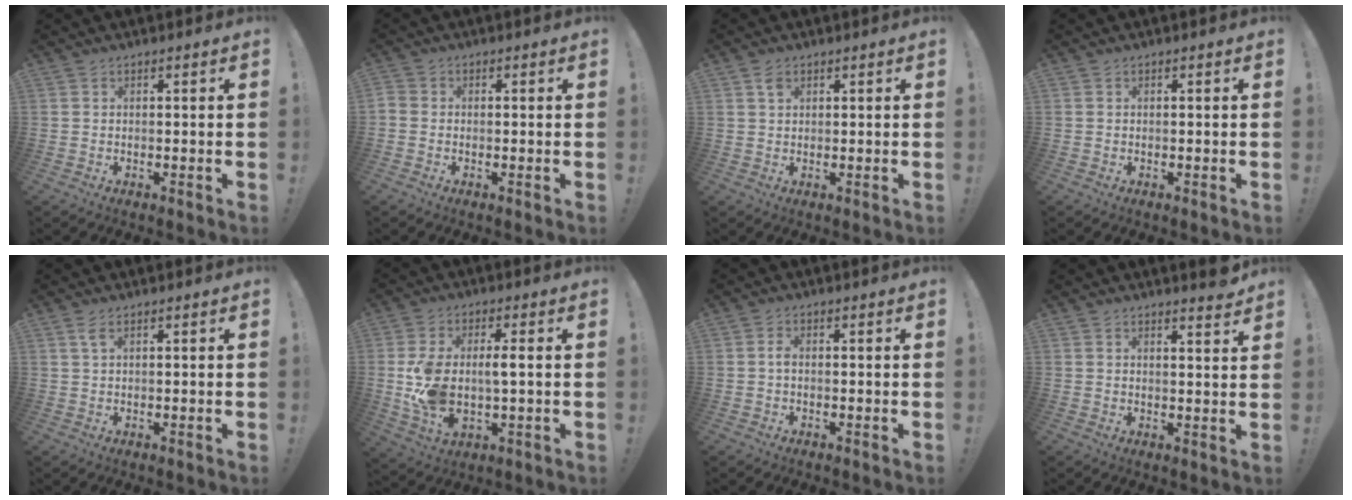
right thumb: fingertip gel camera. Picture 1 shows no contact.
{"total": 1.4, "force": [-0.9, 0.8, 0.6], "torque": [-0.012, 0.006, -0.015]}
{"total": 1.8, "force": [1.1, 1.2, 0.9], "torque": [-0.011, -0.003, 0.019]}
{"total": 0.0}
{"total": 2.0, "force": [0.9, 0.5, 1.7], "torque": [-0.036, 0.001, 0.015]}
{"total": 10.2, "force": [0.0, 5.1, 8.8], "torque": [-0.175, -0.005, -0.001]}
{"total": 1.5, "force": [-0.5, 0.8, 1.1], "torque": [-0.029, 0.010, -0.009]}
{"total": 3.3, "force": [2.9, -0.3, 1.6], "torque": [-0.008, -0.028, 0.044]}